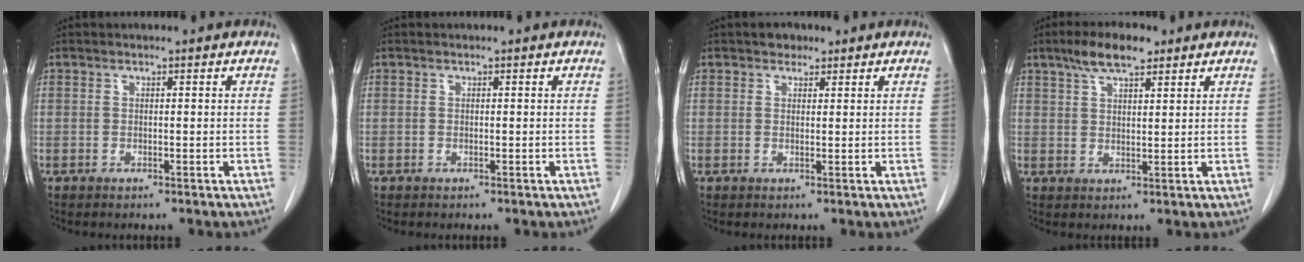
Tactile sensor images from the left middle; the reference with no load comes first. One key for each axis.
{"total": 0.0}
{"total": 2.0, "fx": 1.4, "fy": 1.2, "fz": 0.6, "tx": -0.011, "ty": 0.005, "tz": 0.020}
{"total": 6.3, "fx": 4.4, "fy": 1.9, "fz": 4.2, "tx": -0.083, "ty": 0.012, "tz": 0.079}